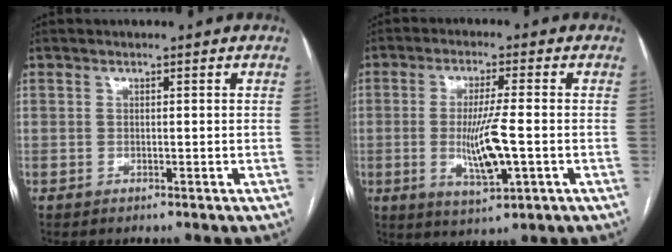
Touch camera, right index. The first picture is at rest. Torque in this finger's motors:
{"motor_torque": [0.97, -0.22, 0.61, 0.09]}